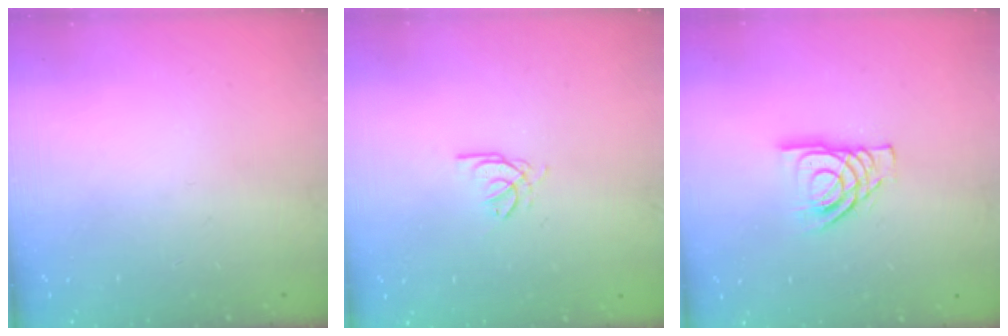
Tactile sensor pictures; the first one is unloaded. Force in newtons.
{"total": 2.7, "press": 2.7, "slide": 0.4}
{"total": 11.3, "press": 11.1, "slide": 1.6}